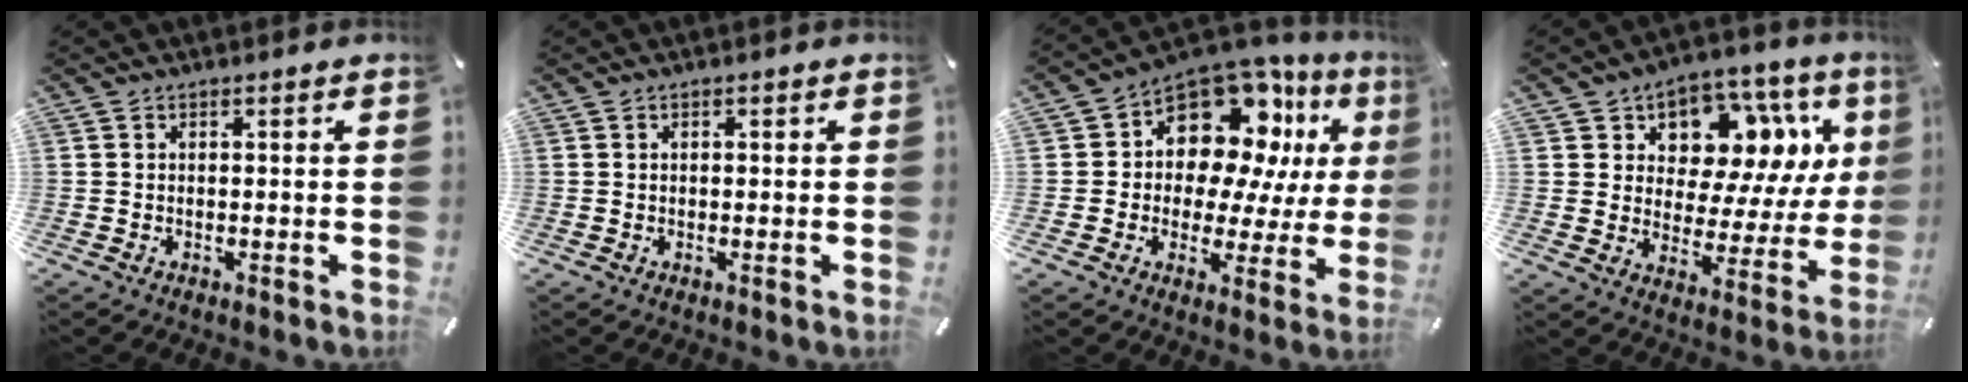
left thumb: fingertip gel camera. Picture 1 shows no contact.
{"total": 0.5, "force": [0.1, 0.4, 0.3], "torque": [-0.005, 0.003, 0.000]}
{"total": 15.3, "force": [7.7, 10.4, 8.1], "torque": [-0.144, -0.061, 0.139]}
{"total": 10.7, "force": [5.9, 7.6, 4.7], "torque": [-0.065, -0.058, 0.103]}